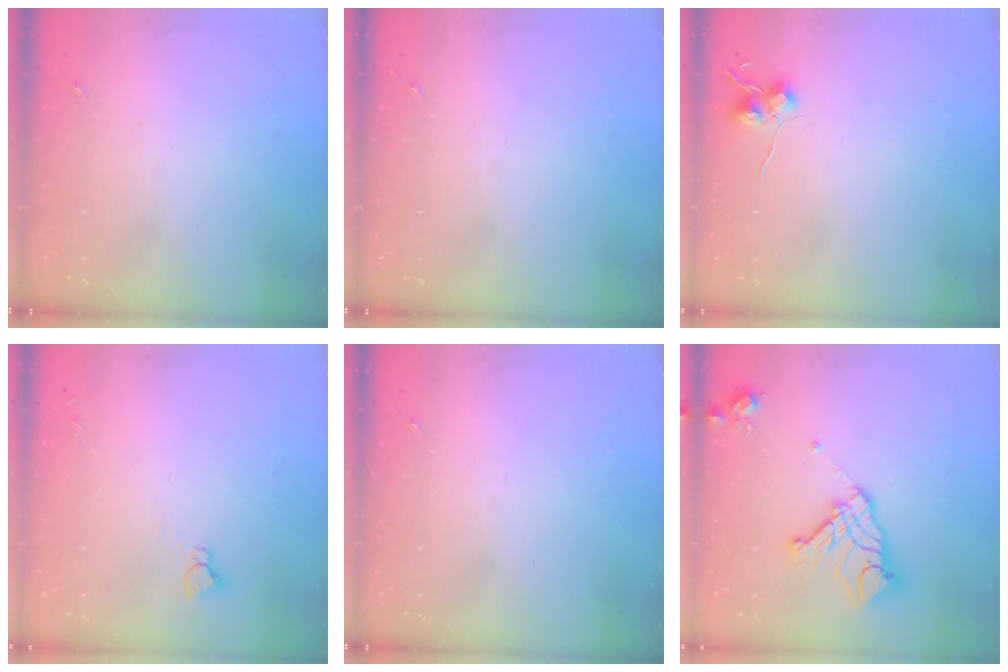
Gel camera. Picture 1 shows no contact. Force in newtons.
{"total": 0.0}
{"total": 6.9, "press": 6.9, "slide": 0.6}
{"total": 2.9, "press": 2.9, "slide": 0.2}
{"total": 0.0}
{"total": 17.6, "press": 17.5, "slide": 1.9}